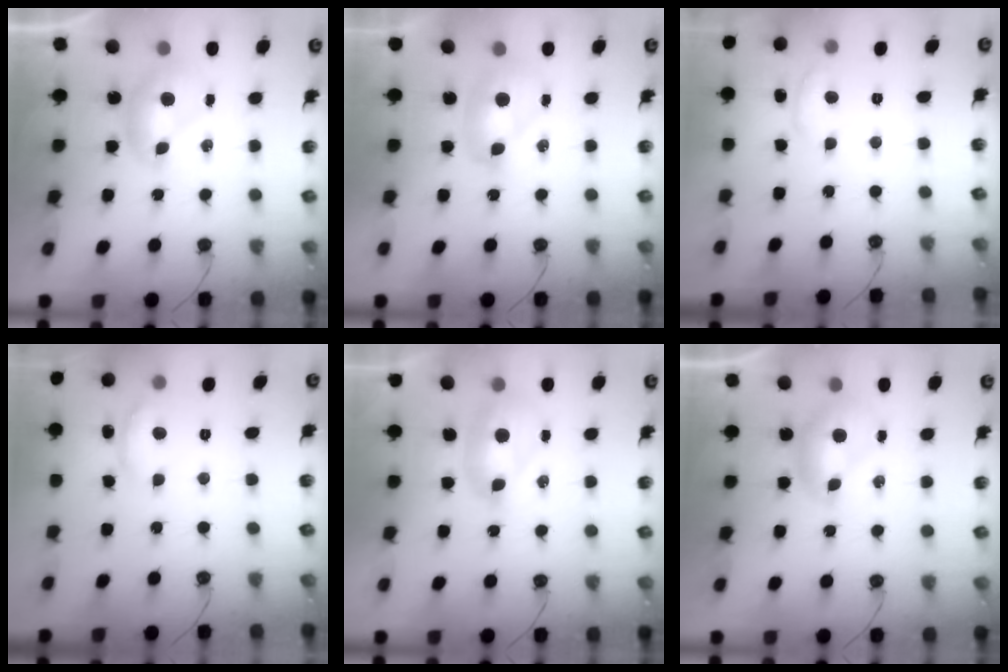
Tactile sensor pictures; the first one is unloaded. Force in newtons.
{"total": 2.4, "press": 2.4, "slide": 0.2}
{"total": 0.6, "press": 0.0, "slide": 0.6}
{"total": 2.6, "press": 2.6, "slide": 0.5}
{"total": 2.7, "press": 2.6, "slide": 0.6}
{"total": 0.0}